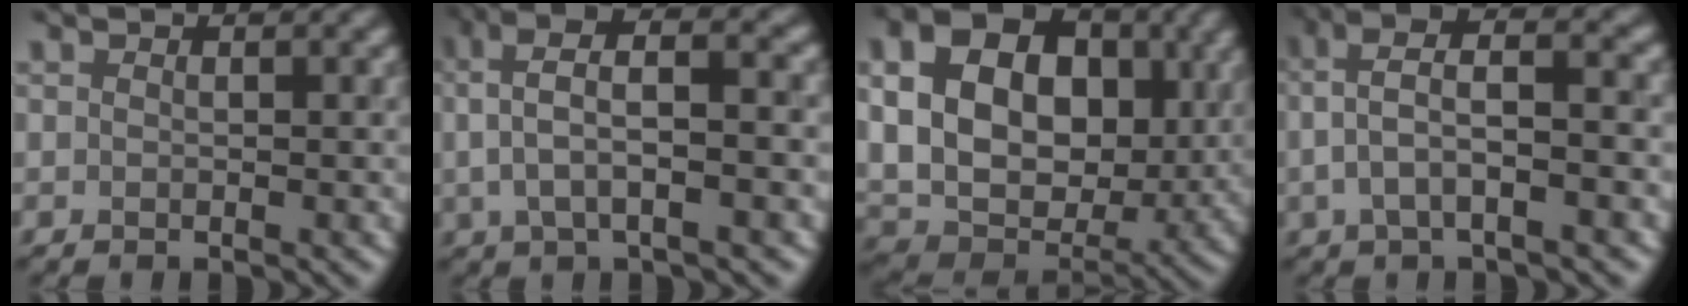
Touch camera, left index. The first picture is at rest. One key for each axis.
{"total": 5.8, "fx": 1.0, "fy": 1.9, "fz": 5.4, "tx": -0.100, "ty": 0.018, "tz": 0.014}
{"total": 15.5, "fx": 3.6, "fy": 11.2, "fz": 10.1, "tx": -0.188, "ty": 0.023, "tz": 0.074}
{"total": 5.3, "fx": -0.1, "fy": 1.8, "fz": 5.0, "tx": -0.097, "ty": 0.023, "tz": -0.007}